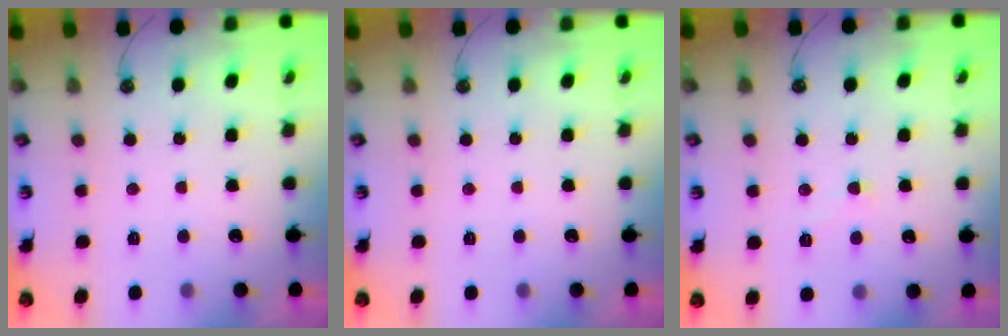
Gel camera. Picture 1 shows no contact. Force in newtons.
{"total": 0.0}
{"total": 0.5, "press": 0.2, "slide": 0.5}